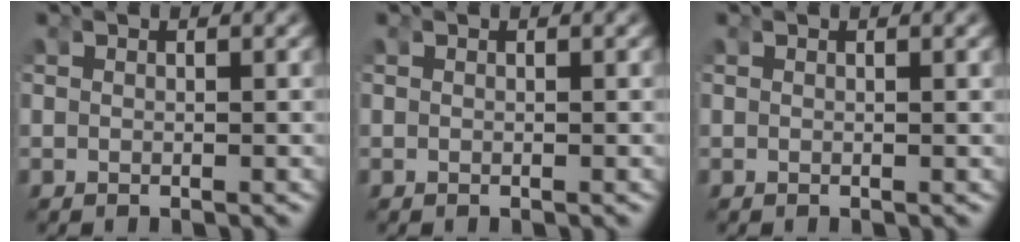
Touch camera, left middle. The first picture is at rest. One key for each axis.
{"total": 0.0}
{"total": 0.0}